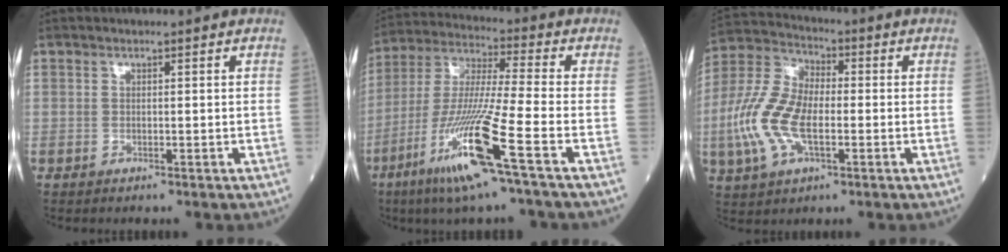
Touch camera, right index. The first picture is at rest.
{"total": 15.2, "force": [-7.2, -1.1, 13.4], "torque": [-0.277, -0.028, -0.140]}
{"total": 12.6, "force": [-2.4, 6.1, 10.7], "torque": [-0.254, 0.013, -0.050]}